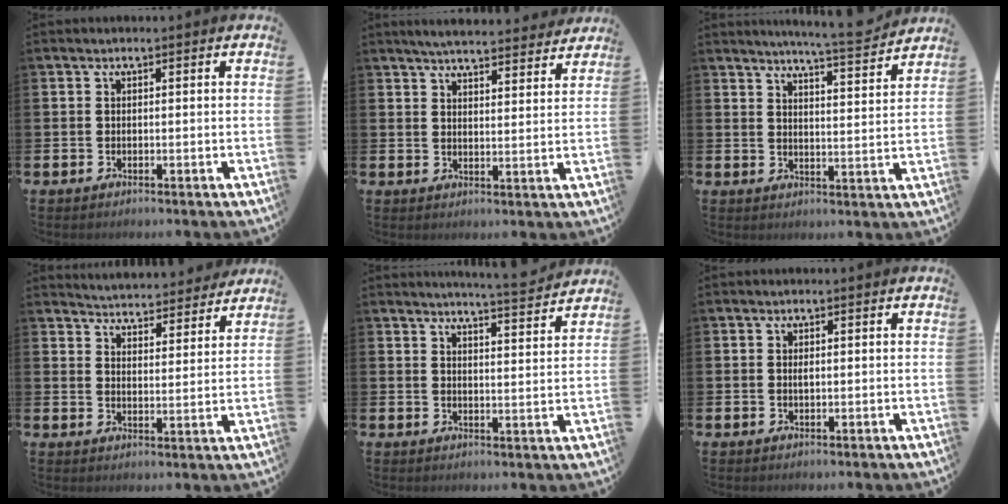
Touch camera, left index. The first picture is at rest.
{"total": 5.1, "force": [5.0, 0.4, 0.8], "torque": [-0.028, -0.031, 0.088]}
{"total": 6.7, "force": [6.5, -0.3, 1.7], "torque": [-0.031, -0.047, 0.110]}
{"total": 5.1, "force": [5.1, 0.5, -0.3], "torque": [-0.013, -0.044, 0.089]}
{"total": 5.3, "force": [5.2, -0.7, 0.7], "torque": [-0.013, -0.039, 0.088]}
{"total": 0.6, "force": [0.2, 0.2, 0.6], "torque": [-0.009, -0.001, 0.003]}